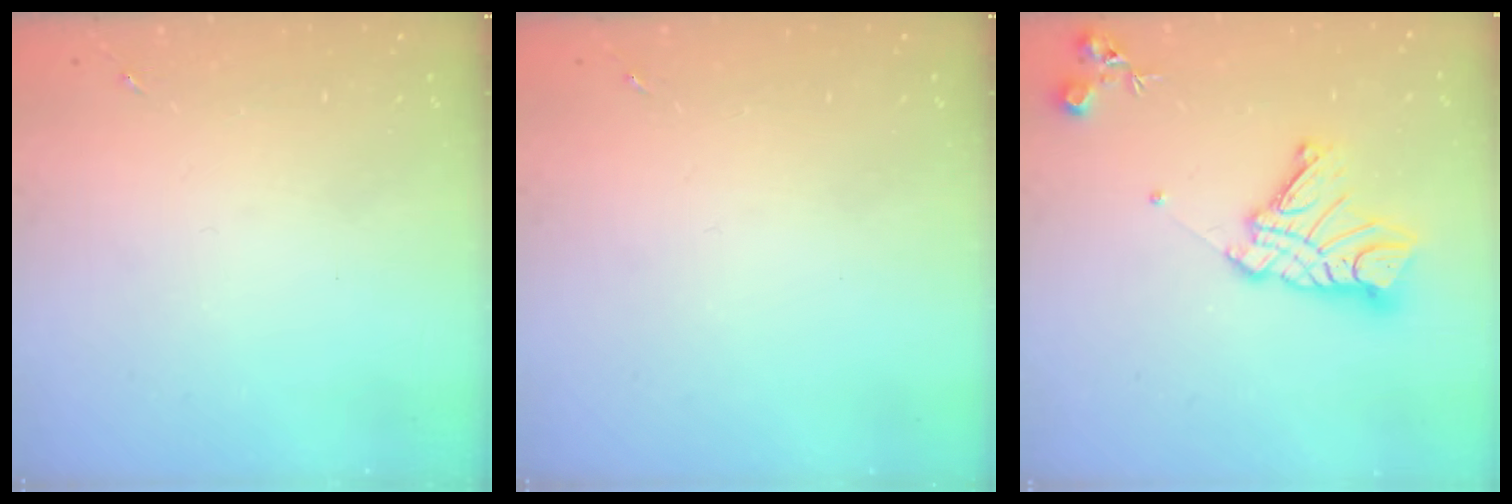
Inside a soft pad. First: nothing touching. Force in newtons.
{"total": 0.0}
{"total": 16.4, "press": 16.3, "slide": 1.4}